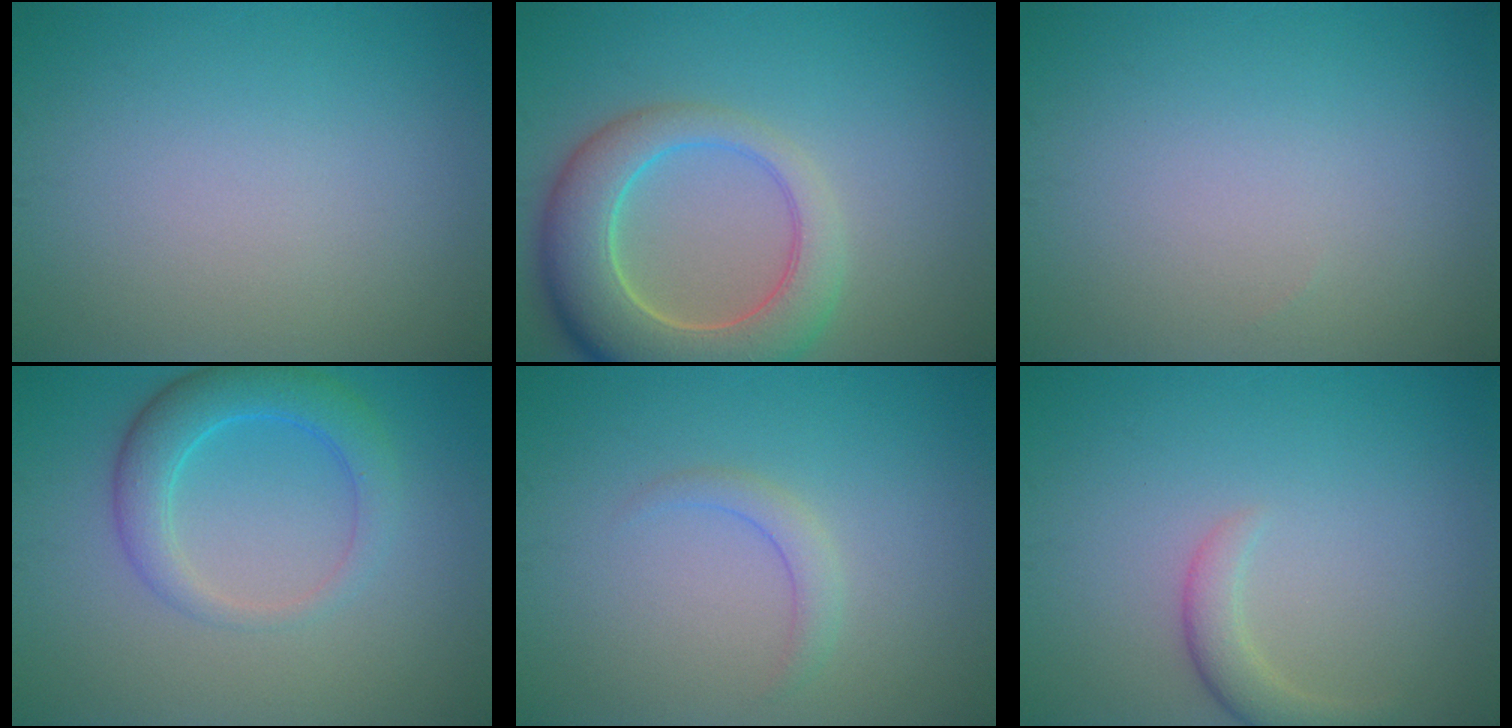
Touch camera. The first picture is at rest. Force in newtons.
{"total": 8.2, "press": 8.1, "slide": 1.0}
{"total": 0.0}
{"total": 4.2, "press": 4.2, "slide": 0.2}
{"total": 1.4, "press": 1.4, "slide": 0.0}
{"total": 2.3, "press": 2.3, "slide": 0.2}